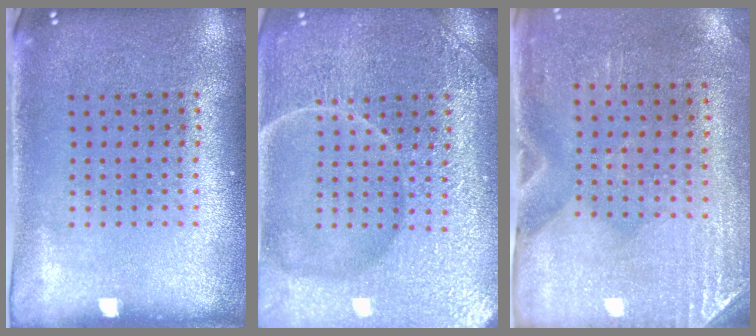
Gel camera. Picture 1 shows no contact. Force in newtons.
{"total": 7.6, "press": 7.5, "slide": 1.0}
{"total": 2.9, "press": 2.5, "slide": 1.4}